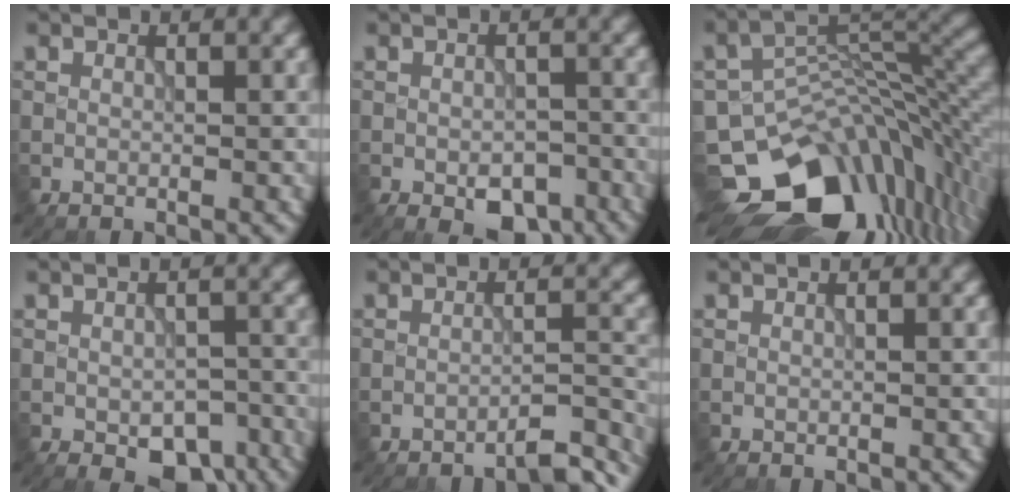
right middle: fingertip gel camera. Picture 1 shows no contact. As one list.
[{"total": 4.3, "force": [-2.2, 2.3, 2.9], "torque": [-0.037, -0.006, -0.029]}, {"total": 13.6, "force": [-6.4, 7.9, 9.0], "torque": [-0.159, -0.017, -0.090]}, {"total": 5.0, "force": [-2.5, 2.8, 3.3], "torque": [-0.042, -0.017, -0.024]}, {"total": 3.6, "force": [-3.2, 0.5, 1.8], "torque": [-0.016, 0.012, -0.051]}, {"total": 0.0}]